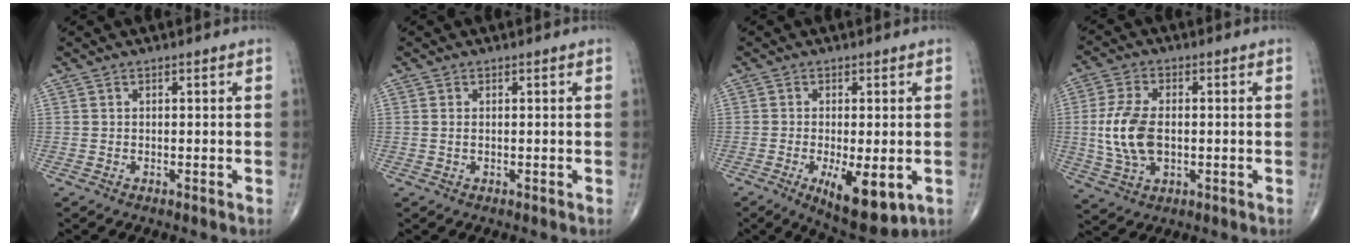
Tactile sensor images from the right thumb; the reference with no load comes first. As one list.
[{"total": 0.7, "force": [0.0, 0.4, 0.6], "torque": [-0.016, 0.001, 0.003]}, {"total": 10.2, "force": [-3.1, 3.8, 9.0], "torque": [-0.134, -0.020, -0.038]}, {"total": 9.9, "force": [-0.5, 5.9, 7.9], "torque": [-0.164, 0.003, -0.007]}]